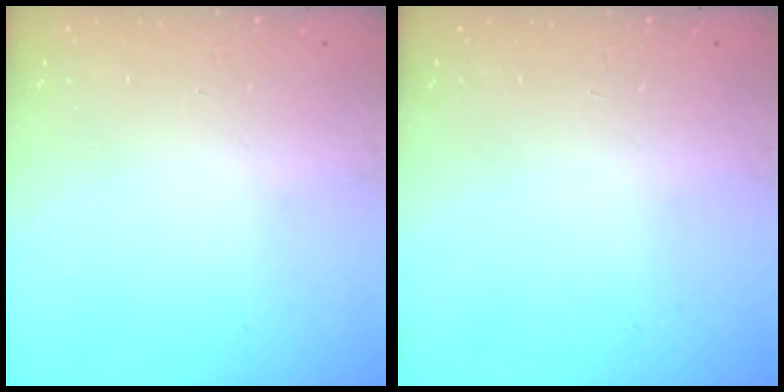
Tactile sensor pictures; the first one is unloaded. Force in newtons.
{"total": 0.0}